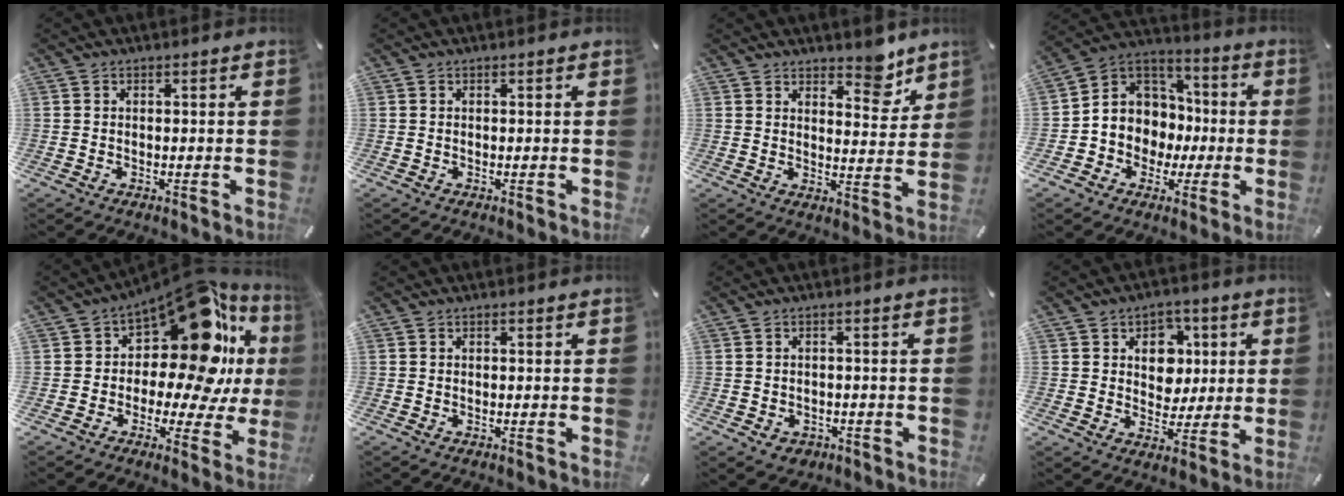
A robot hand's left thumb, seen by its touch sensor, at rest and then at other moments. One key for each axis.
{"total": 0.0}
{"total": 7.6, "fx": 5.9, "fy": 3.7, "fz": 2.8, "tx": -0.005, "ty": -0.053, "tz": 0.097}
{"total": 9.2, "fx": -1.2, "fy": 9.2, "fz": 0.1, "tx": -0.014, "ty": -0.008, "tz": -0.015}
{"total": 20.1, "fx": 8.1, "fy": 10.6, "fz": 15.0, "tx": -0.211, "ty": -0.072, "tz": 0.133}
{"total": 0.0}
{"total": 2.8, "fx": -1.0, "fy": 2.4, "fz": 0.9, "tx": -0.008, "ty": 0.001, "tz": -0.021}
{"total": 8.9, "fx": 1.9, "fy": 7.9, "fz": 3.6, "tx": -0.041, "ty": -0.005, "tz": 0.031}